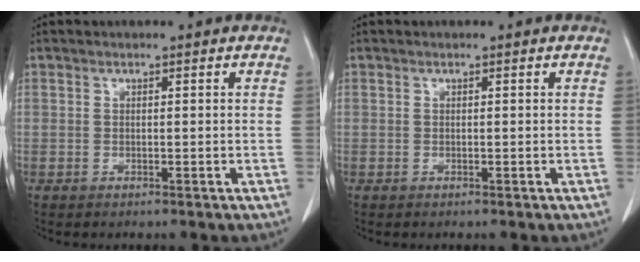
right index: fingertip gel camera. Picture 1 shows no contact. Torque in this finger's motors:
{"motor_torque": [0.00, 0.00, 0.01, 0.00]}